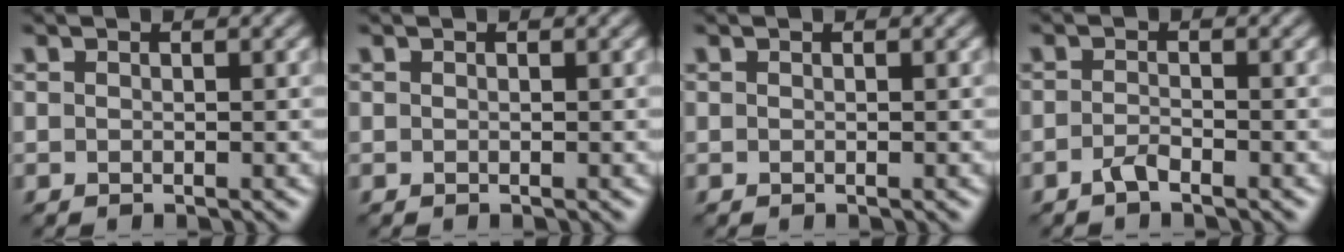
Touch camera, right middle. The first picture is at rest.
{"total": 0.0}
{"total": 0.0}
{"total": 1.3, "force": [-0.9, 0.3, 0.8], "torque": [-0.020, 0.002, -0.021]}